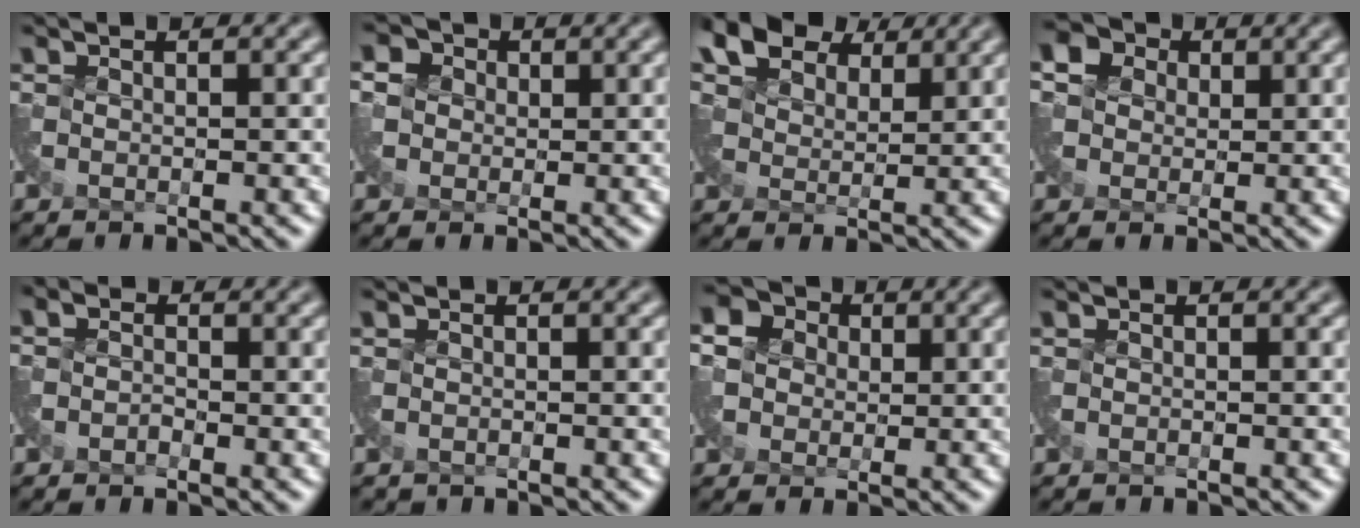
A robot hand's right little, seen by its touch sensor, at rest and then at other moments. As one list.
[{"total": 1.8, "force": [0.0, 1.8, 0.3], "torque": [0.002, 0.011, 0.000]}, {"total": 5.8, "force": [4.4, 3.0, 2.3], "torque": [-0.057, 0.014, 0.077]}, {"total": 5.6, "force": [1.7, 4.7, 2.6], "torque": [-0.048, 0.032, -0.001]}, {"total": 0.7, "force": [-0.6, 0.1, -0.3], "torque": [0.008, -0.002, -0.014]}, {"total": 0.7, "force": [-0.7, 0.2, -0.2], "torque": [0.002, -0.009, -0.017]}, {"total": 3.3, "force": [0.1, 3.1, 1.1], "torque": [-0.023, 0.016, 0.000]}, {"total": 0.8, "force": [-0.8, -0.2, -0.1], "torque": [0.001, -0.012, -0.020]}]